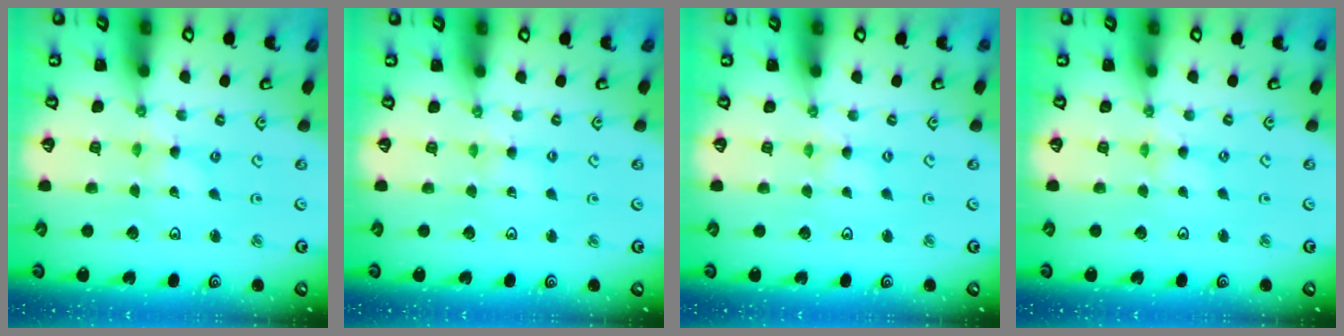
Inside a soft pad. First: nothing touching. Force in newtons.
{"total": 1.4, "press": 1.3, "slide": 0.2}
{"total": 0.0}
{"total": 0.6, "press": 0.6, "slide": 0.1}